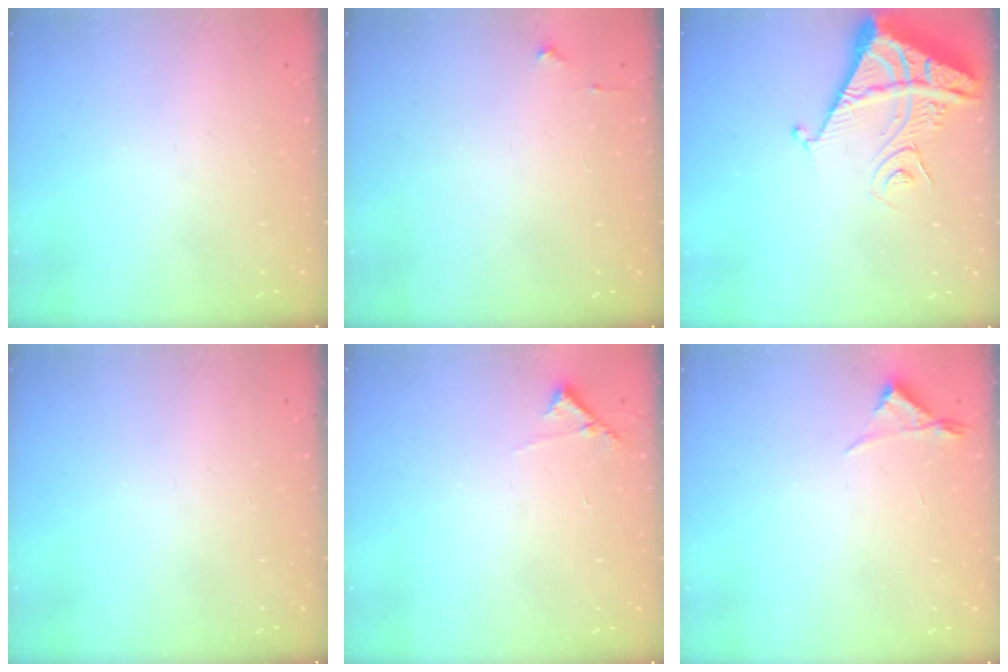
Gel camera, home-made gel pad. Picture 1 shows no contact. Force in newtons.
{"total": 2.7, "press": 2.6, "slide": 0.4}
{"total": 10.0, "press": 9.9, "slide": 1.3}
{"total": 0.0}
{"total": 5.7, "press": 5.7, "slide": 0.3}
{"total": 3.0, "press": 2.9, "slide": 0.5}